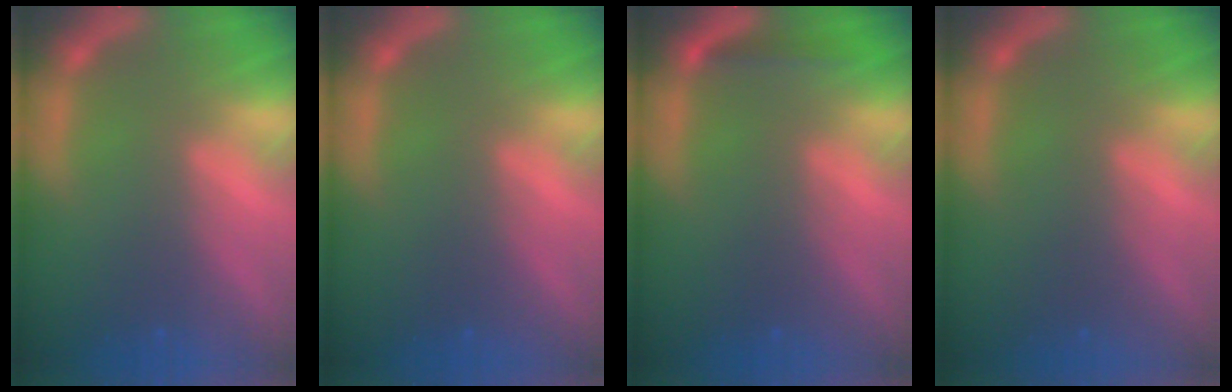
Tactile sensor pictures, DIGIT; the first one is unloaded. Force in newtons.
{"total": 0.0}
{"total": 1.4}
{"total": 0.0}